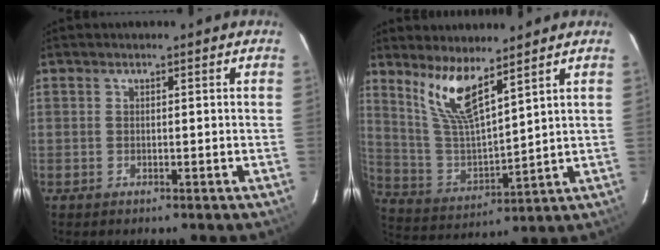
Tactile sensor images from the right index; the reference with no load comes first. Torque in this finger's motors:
{"motor_torque": [0.29, 0.27, 0.29, 0.09]}